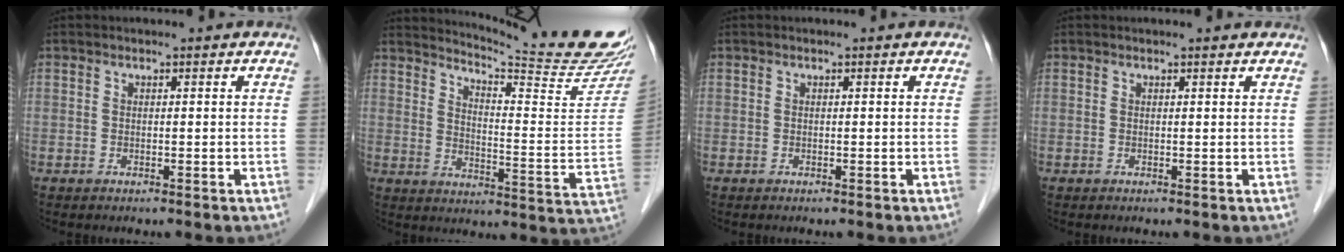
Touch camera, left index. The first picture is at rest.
{"total": 19.5, "force": [18.4, -1.3, 6.3], "torque": [-0.107, -0.120, 0.231]}
{"total": 0.0}
{"total": 1.5, "force": [1.5, 0.1, 0.4], "torque": [-0.012, 0.004, 0.015]}